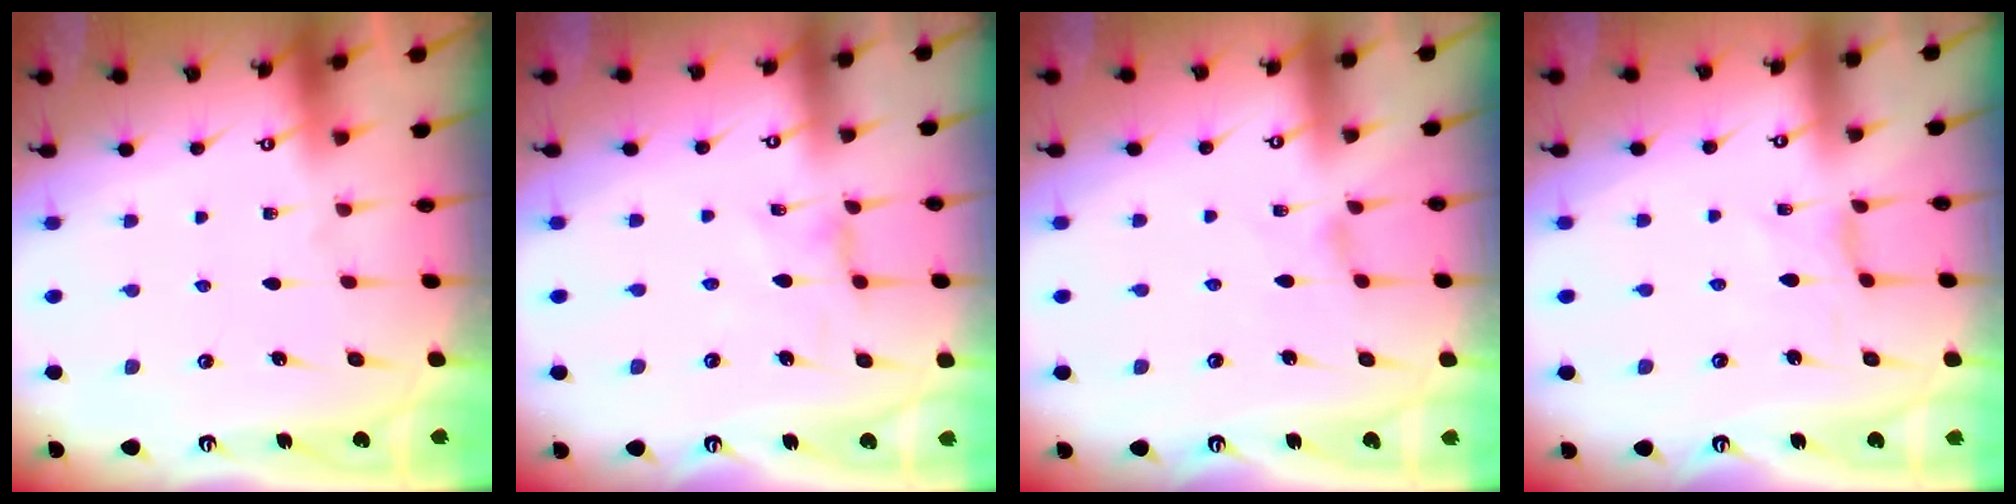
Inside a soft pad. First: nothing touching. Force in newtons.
{"total": 1.4, "press": 1.3, "slide": 0.3}
{"total": 0.0}
{"total": 1.2, "press": 1.2, "slide": 0.0}